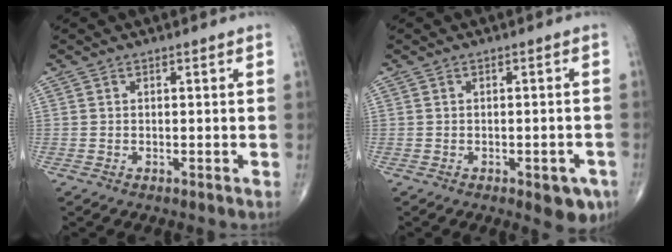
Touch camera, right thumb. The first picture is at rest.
{"total": 5.5, "force": [-2.6, 2.4, 4.2], "torque": [-0.032, 0.008, -0.024]}